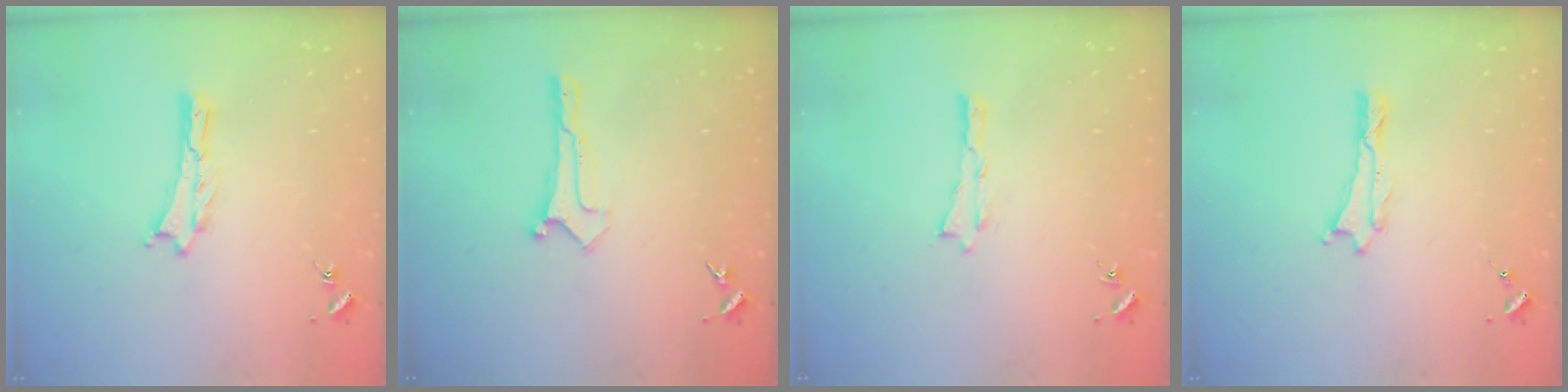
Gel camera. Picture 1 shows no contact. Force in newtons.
{"total": 0.0}
{"total": 0.0}
{"total": 0.0}